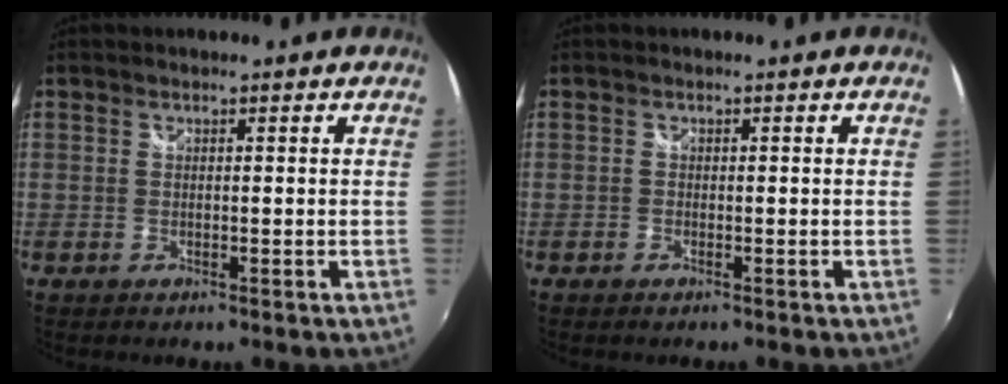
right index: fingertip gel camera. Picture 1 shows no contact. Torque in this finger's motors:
{"motor_torque": [0.02, 0.00, 0.07, 0.01]}